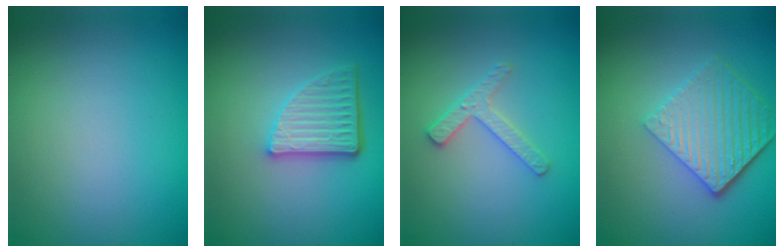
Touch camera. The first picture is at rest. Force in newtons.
{"total": 4.9, "press": 3.6, "slide": 3.4}
{"total": 2.4, "press": 2.4, "slide": 0.4}
{"total": 5.8, "press": 4.3, "slide": 3.9}